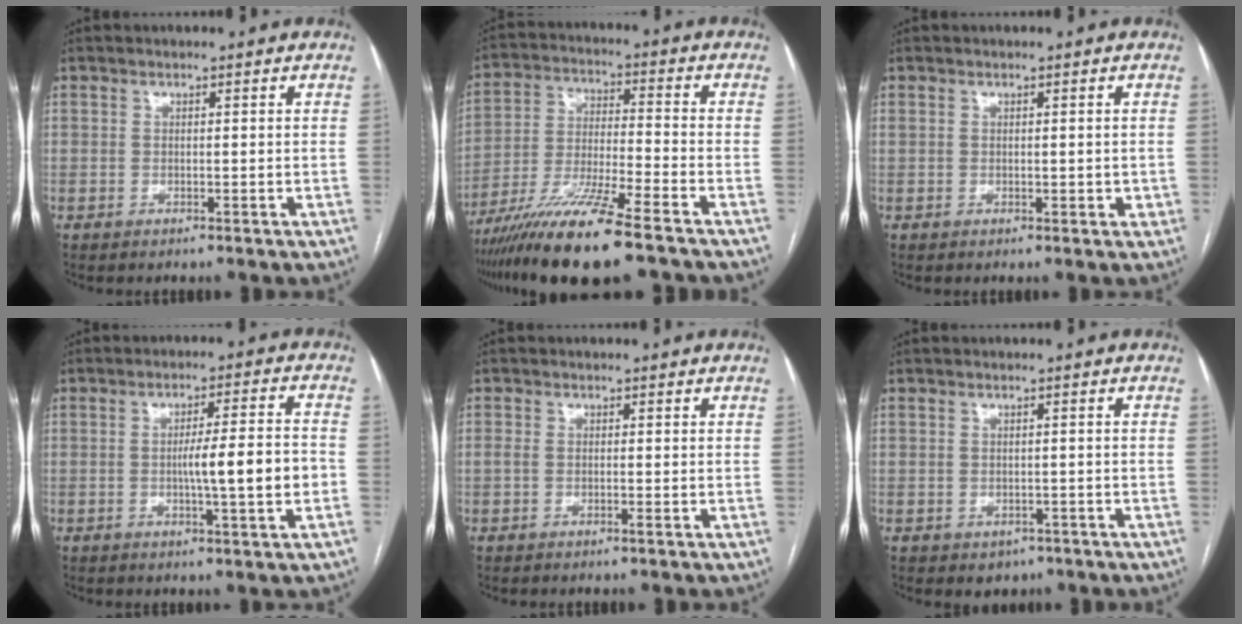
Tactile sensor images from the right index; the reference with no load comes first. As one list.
[{"total": 14.7, "force": [-10.7, 0.0, 10.0], "torque": [-0.200, -0.035, -0.193]}, {"total": 1.4, "force": [0.1, 0.7, 1.3], "torque": [-0.023, 0.003, 0.007]}, {"total": 8.4, "force": [-1.5, 0.0, 8.2], "torque": [-0.128, 0.005, -0.022]}, {"total": 1.2, "force": [-0.3, 0.4, 1.1], "torque": [-0.024, 0.002, -0.004]}, {"total": 2.5, "force": [-1.3, 2.0, 0.8], "torque": [-0.004, 0.004, -0.008]}]